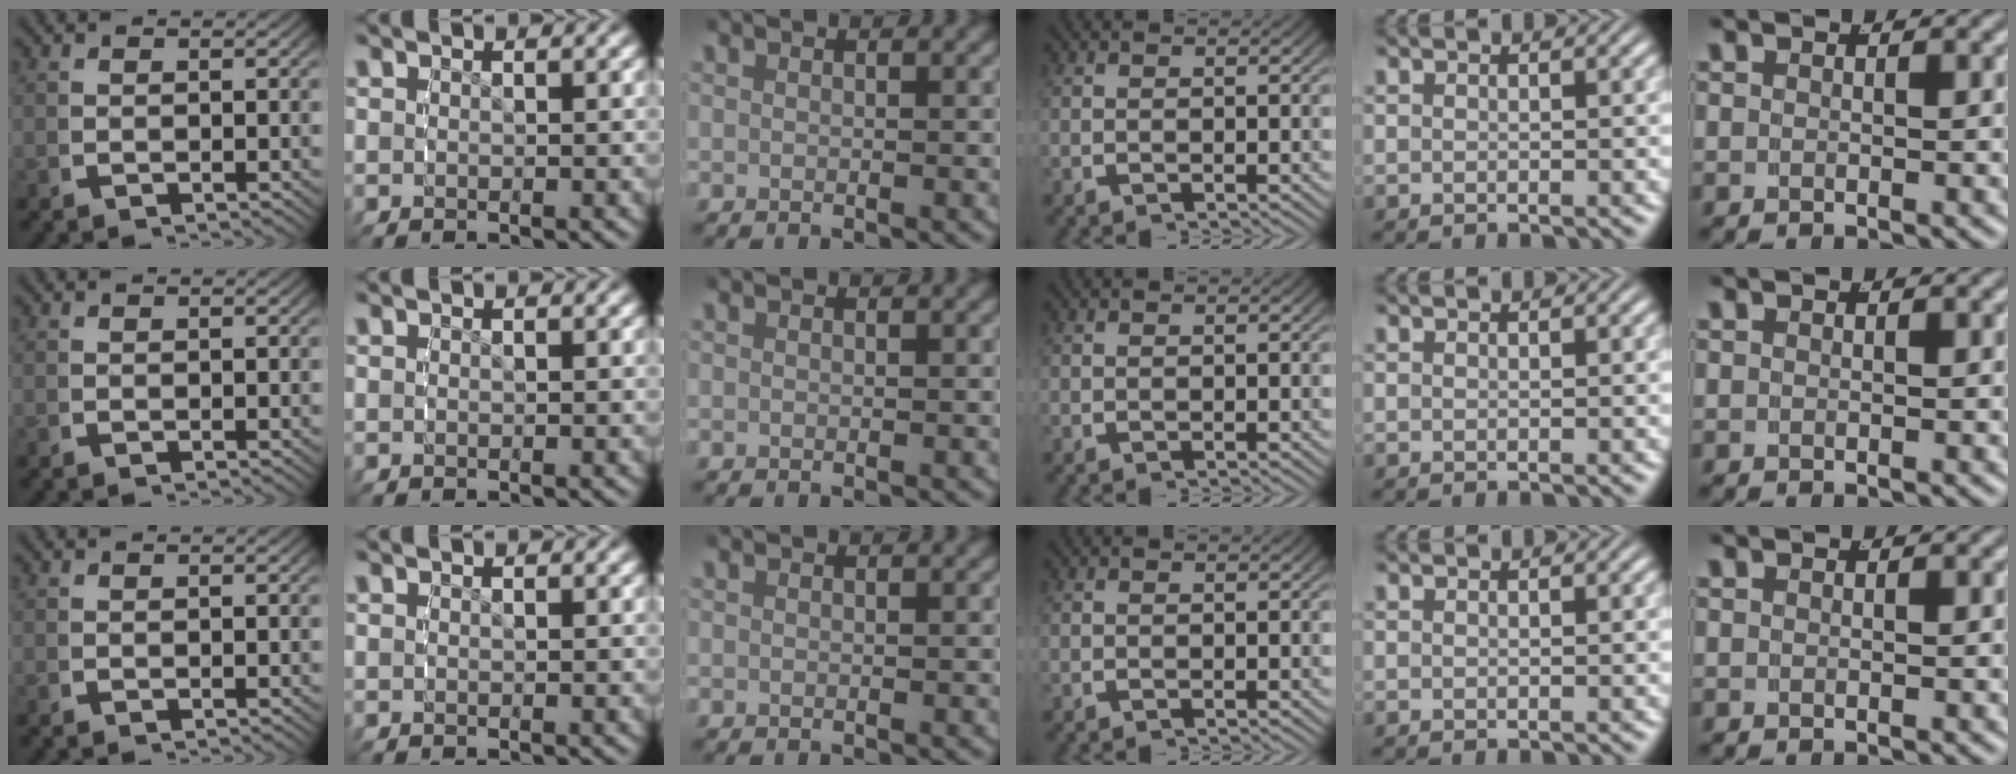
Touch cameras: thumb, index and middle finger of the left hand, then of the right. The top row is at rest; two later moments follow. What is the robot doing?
{"motion": "reach", "object": "hoodie"}